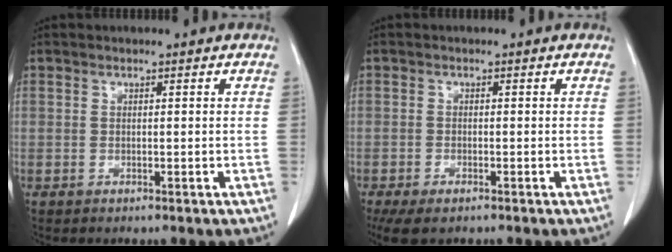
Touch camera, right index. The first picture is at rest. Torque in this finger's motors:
{"motor_torque": [0.49, -0.45, 0.04, 0.01]}